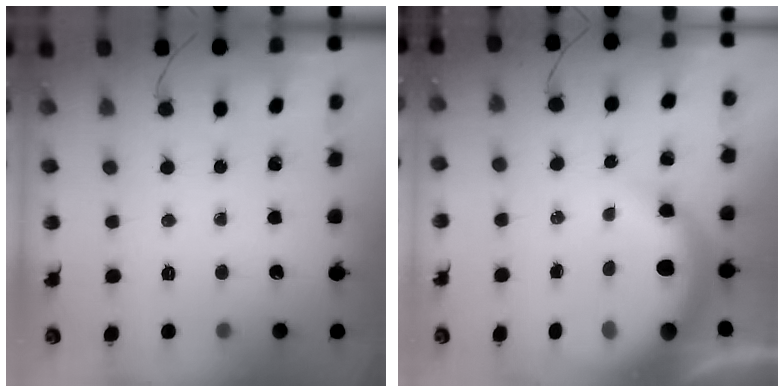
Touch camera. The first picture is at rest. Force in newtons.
{"total": 12.2, "press": 11.9, "slide": 2.7}